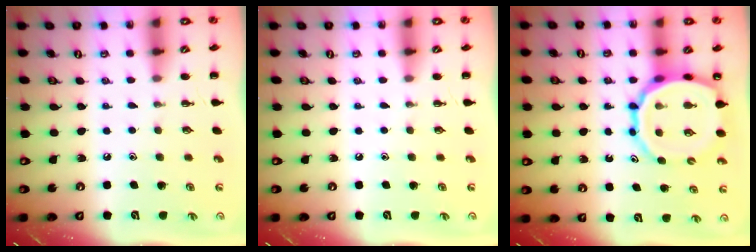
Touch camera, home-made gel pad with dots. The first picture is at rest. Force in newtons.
{"total": 0.0}
{"total": 16.3, "press": 15.8, "slide": 4.0}